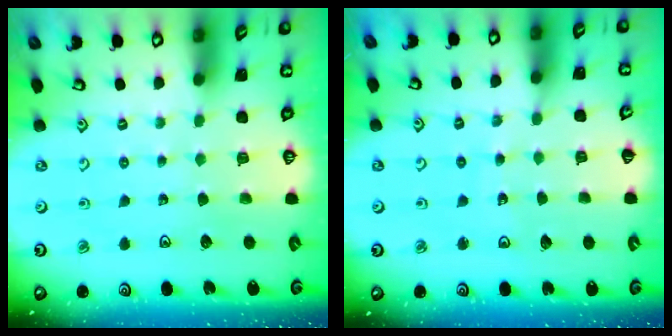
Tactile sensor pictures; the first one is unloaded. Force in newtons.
{"total": 7.2, "press": 7.1, "slide": 0.7}